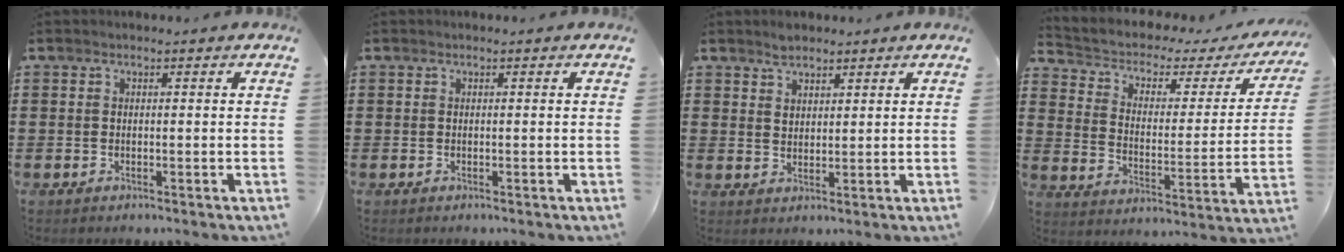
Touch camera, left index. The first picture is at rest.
{"total": 0.0}
{"total": 2.6, "force": [2.3, 1.3, 0.5], "torque": [-0.006, 0.000, 0.042]}
{"total": 2.9, "force": [1.5, 1.8, 1.6], "torque": [-0.048, -0.018, 0.015]}